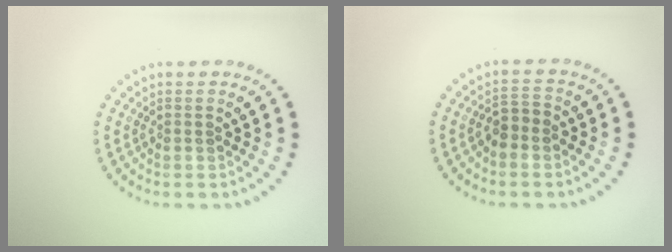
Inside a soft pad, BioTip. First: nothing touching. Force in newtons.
{"total": 1.9, "press": 1.7, "slide": 0.9}